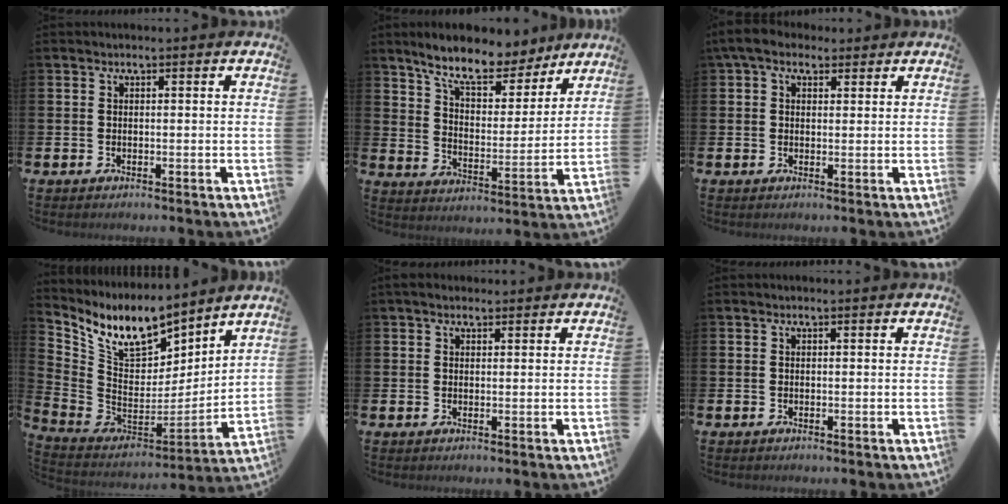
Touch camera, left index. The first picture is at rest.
{"total": 9.6, "force": [8.5, 3.0, 3.4], "torque": [-0.095, -0.054, 0.148]}
{"total": 4.8, "force": [3.5, 2.5, 2.0], "torque": [-0.044, 0.000, 0.064]}
{"total": 10.8, "force": [9.2, 4.4, 3.5], "torque": [-0.118, -0.057, 0.171]}
{"total": 1.8, "force": [1.3, 1.0, 0.7], "torque": [0.000, 0.002, 0.022]}
{"total": 0.0}